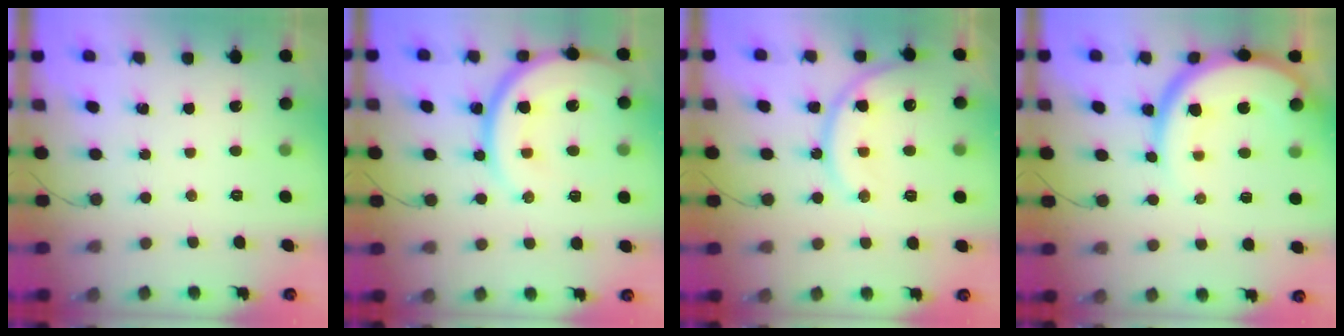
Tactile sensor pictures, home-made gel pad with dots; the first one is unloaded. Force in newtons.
{"total": 16.7, "press": 16.7, "slide": 1.3}
{"total": 14.3, "press": 14.2, "slide": 1.6}
{"total": 14.1, "press": 14.0, "slide": 1.6}